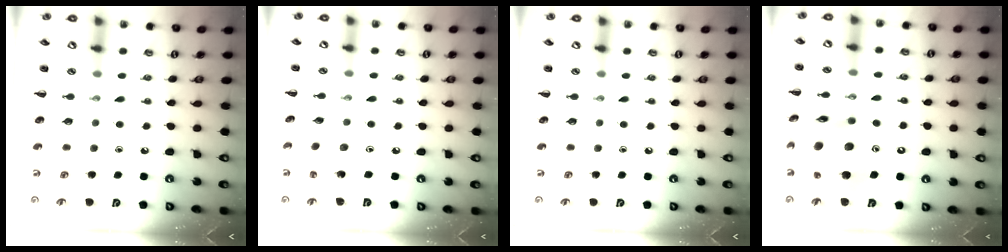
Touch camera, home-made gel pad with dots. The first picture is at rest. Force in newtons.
{"total": 1.4, "press": 1.2, "slide": 0.6}
{"total": 0.0}
{"total": 14.8, "press": 14.1, "slide": 4.3}